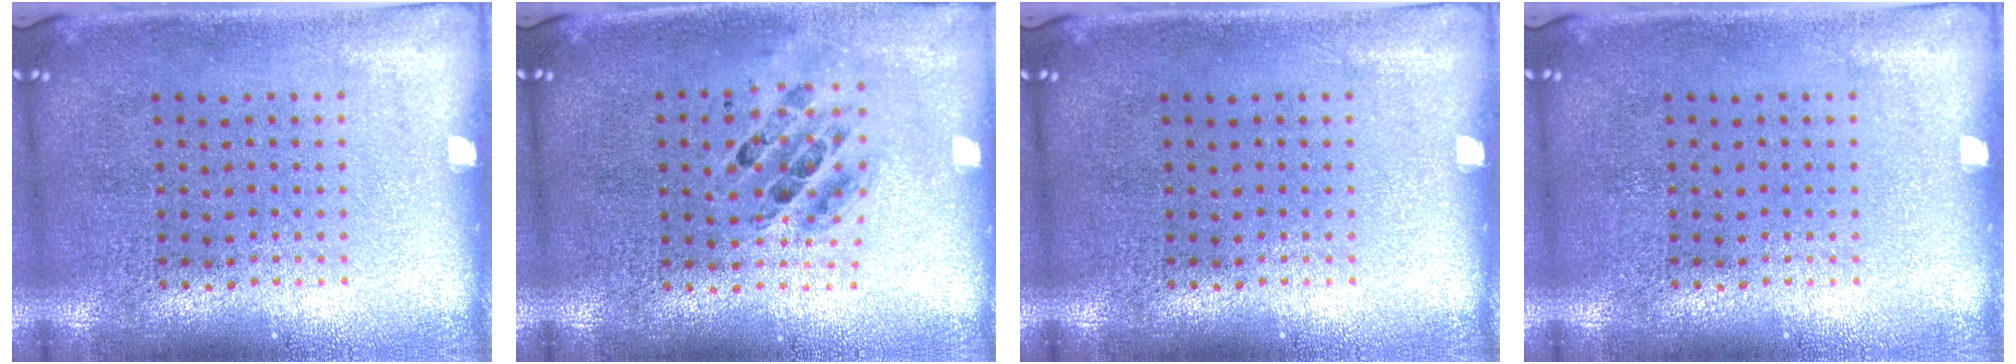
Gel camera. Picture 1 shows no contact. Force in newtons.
{"total": 0.8, "press": 0.8, "slide": 0.0}
{"total": 0.0}
{"total": 0.0}